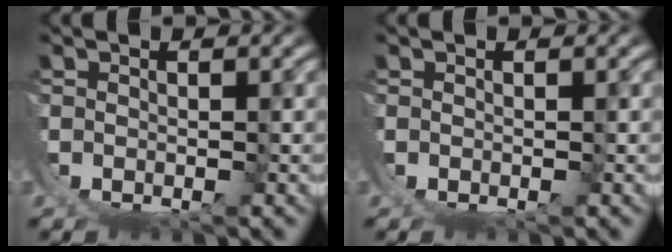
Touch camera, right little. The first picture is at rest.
{"total": 0.0}